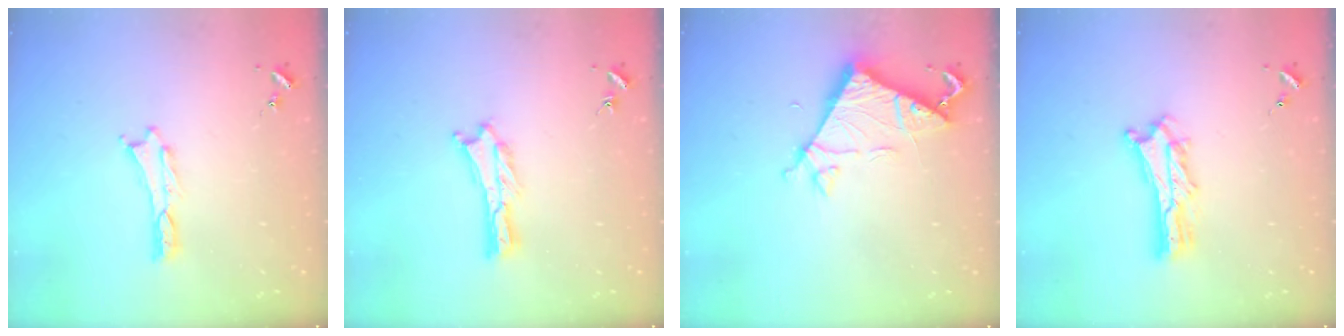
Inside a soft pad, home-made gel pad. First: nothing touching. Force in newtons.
{"total": 0.6, "press": 0.6, "slide": 0.2}
{"total": 6.7, "press": 6.7, "slide": 0.6}
{"total": 4.3, "press": 4.3, "slide": 0.4}